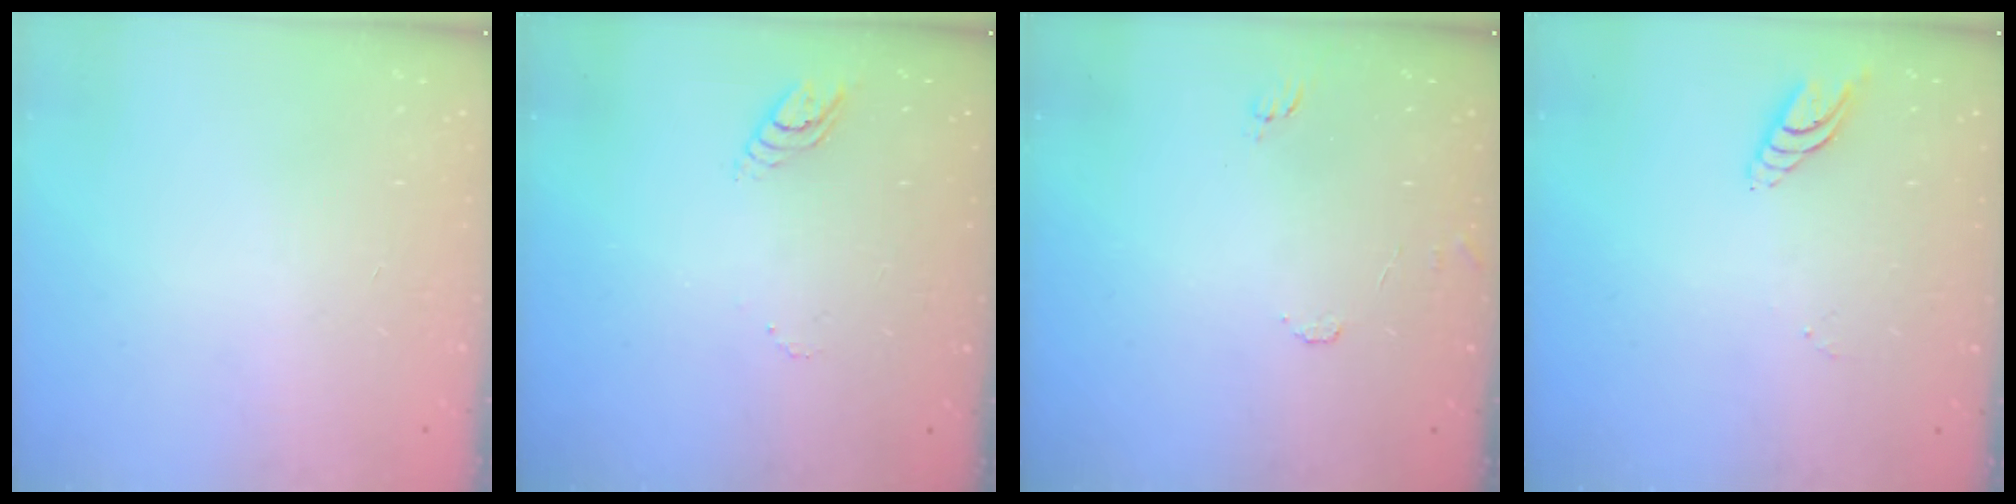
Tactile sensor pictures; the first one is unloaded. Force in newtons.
{"total": 3.2, "press": 3.2, "slide": 0.4}
{"total": 5.6, "press": 5.6, "slide": 0.5}
{"total": 7.8, "press": 7.8, "slide": 0.6}